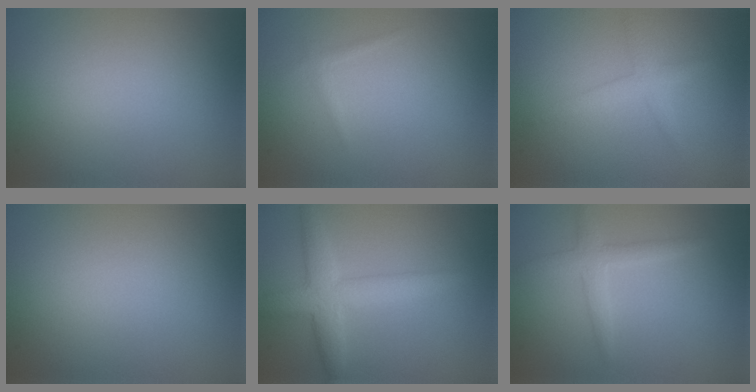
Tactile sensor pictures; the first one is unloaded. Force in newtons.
{"total": 0.6, "press": 0.6, "slide": 0.1}
{"total": 1.8, "press": 1.8, "slide": 0.0}
{"total": 0.0}
{"total": 4.6, "press": 4.6, "slide": 0.1}
{"total": 2.1, "press": 2.1, "slide": 0.0}